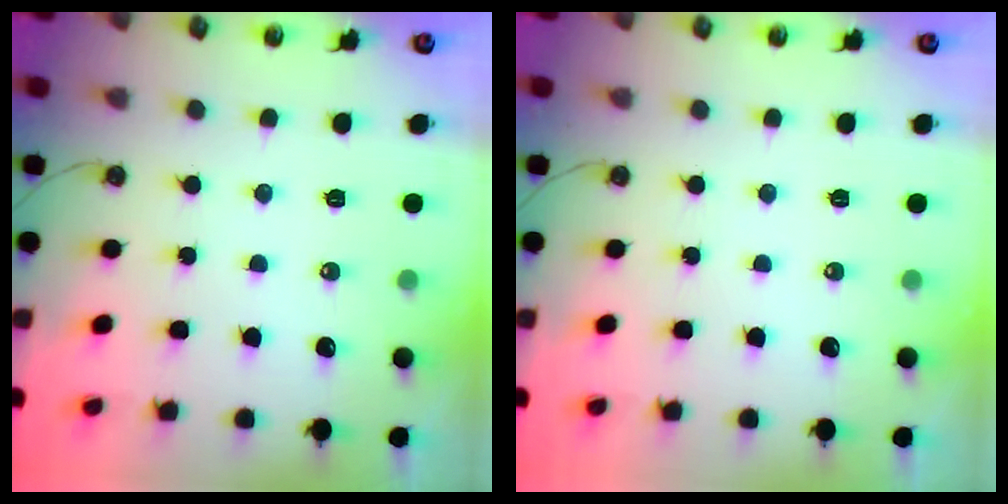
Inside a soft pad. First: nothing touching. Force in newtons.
{"total": 0.0}